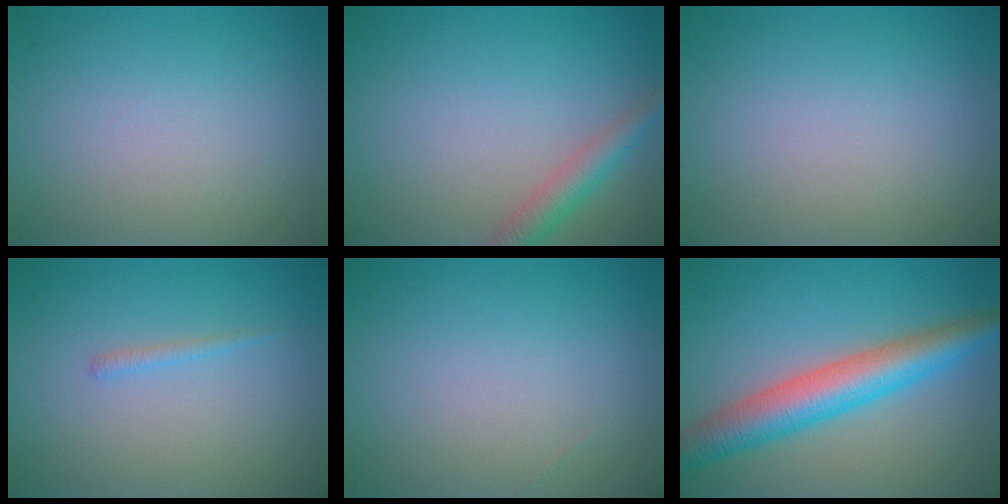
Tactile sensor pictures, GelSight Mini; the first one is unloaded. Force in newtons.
{"total": 2.6, "press": 2.6, "slide": 0.1}
{"total": 0.0}
{"total": 0.7, "press": 0.7, "slide": 0.1}
{"total": 0.0}
{"total": 6.7, "press": 6.7, "slide": 0.3}